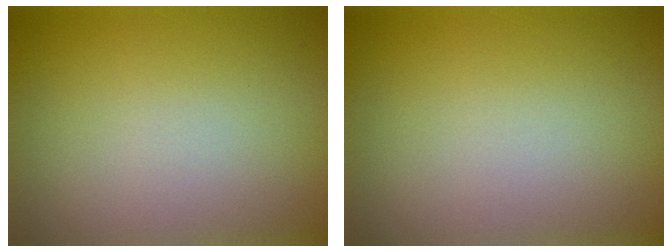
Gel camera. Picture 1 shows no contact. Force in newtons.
{"total": 0.0}